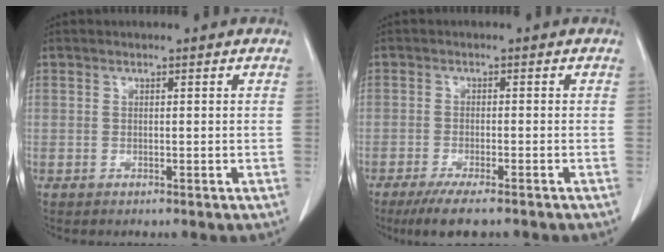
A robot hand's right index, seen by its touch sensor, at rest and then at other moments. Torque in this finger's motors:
{"motor_torque": [-0.03, -0.02, 0.35, 0.10]}